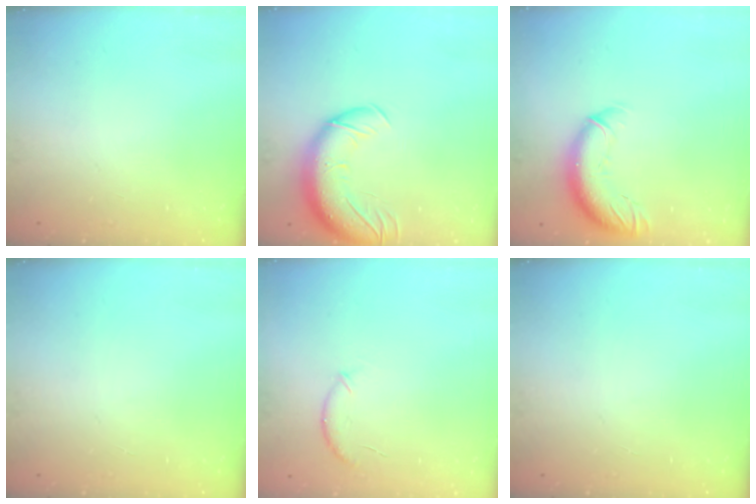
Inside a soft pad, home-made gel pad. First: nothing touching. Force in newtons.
{"total": 13.4, "press": 13.0, "slide": 3.3}
{"total": 12.0, "press": 11.7, "slide": 3.0}
{"total": 0.0}
{"total": 6.5, "press": 6.5, "slide": 1.0}
{"total": 0.0}